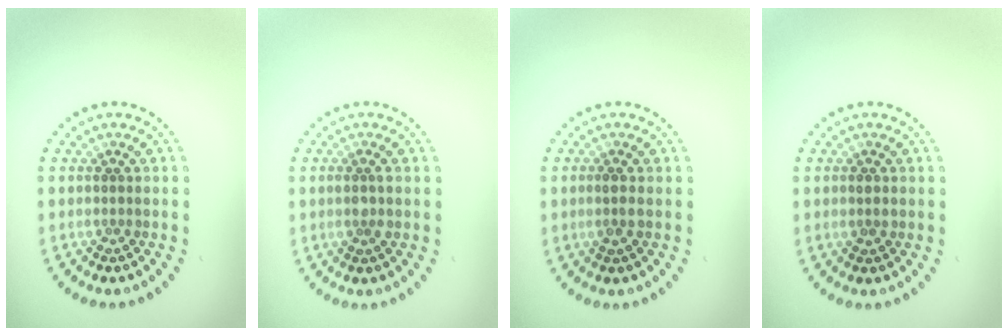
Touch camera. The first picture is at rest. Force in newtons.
{"total": 1.5, "press": 1.3, "slide": 0.7}
{"total": 1.0, "press": 0.8, "slide": 0.5}
{"total": 0.9, "press": 0.9, "slide": 0.0}